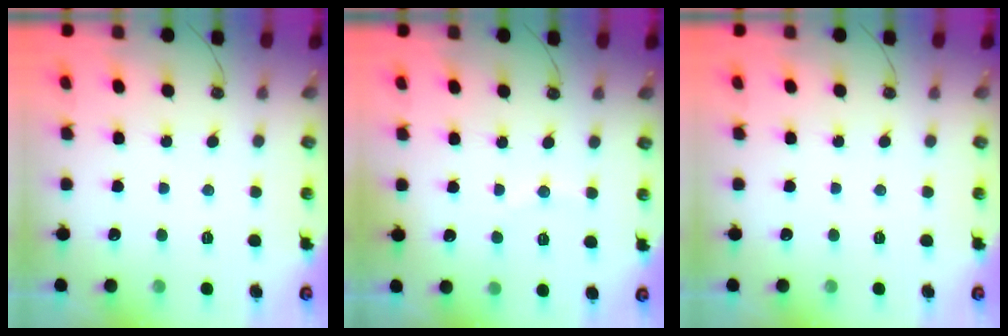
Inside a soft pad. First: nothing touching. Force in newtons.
{"total": 5.8, "press": 5.5, "slide": 1.7}
{"total": 0.0}